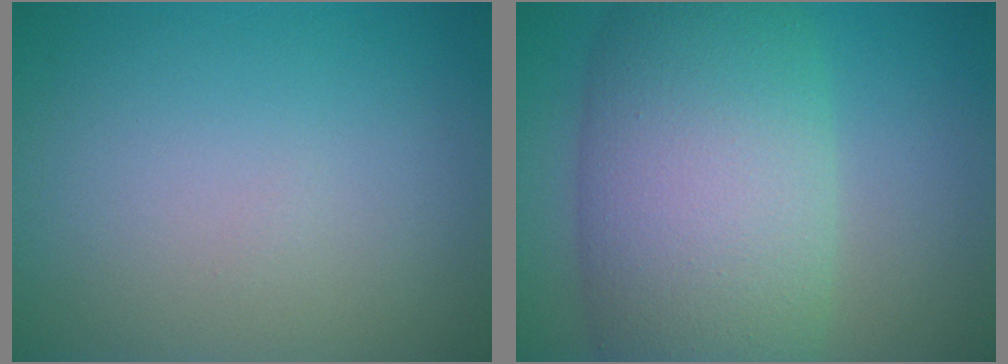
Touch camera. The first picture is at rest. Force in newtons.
{"total": 11.9, "press": 11.9, "slide": 0.6}